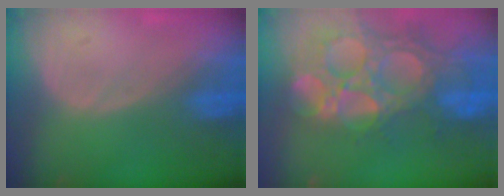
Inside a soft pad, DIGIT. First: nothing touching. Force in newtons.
{"total": 14.9, "press": 12.3, "slide": 8.3}